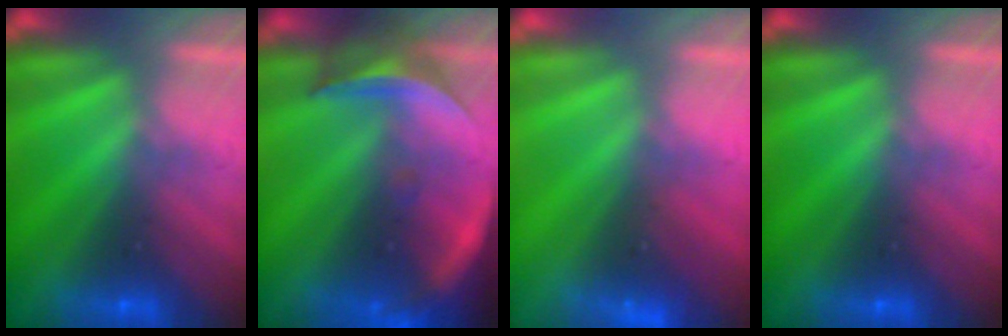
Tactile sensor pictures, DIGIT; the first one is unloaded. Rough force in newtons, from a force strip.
{"total": 9.3}
{"total": 2.3}
{"total": 0.0}